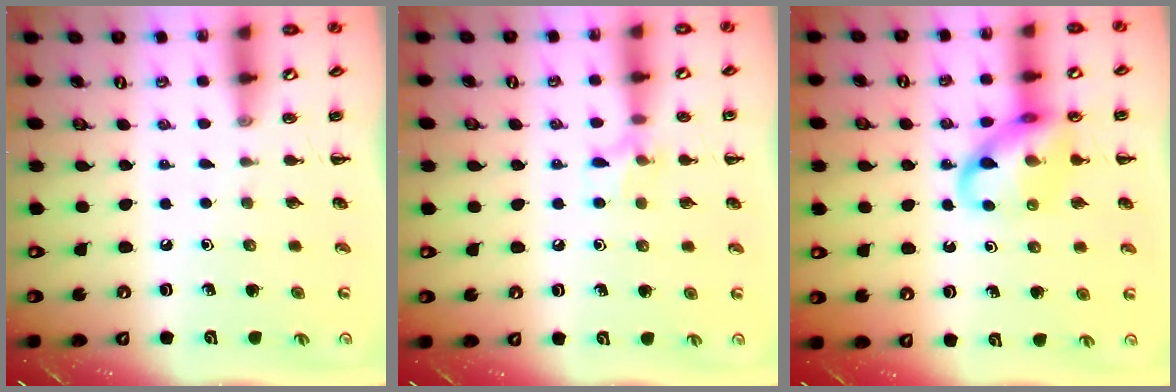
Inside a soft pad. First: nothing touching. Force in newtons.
{"total": 7.0, "press": 6.8, "slide": 1.8}
{"total": 13.2, "press": 13.1, "slide": 1.5}